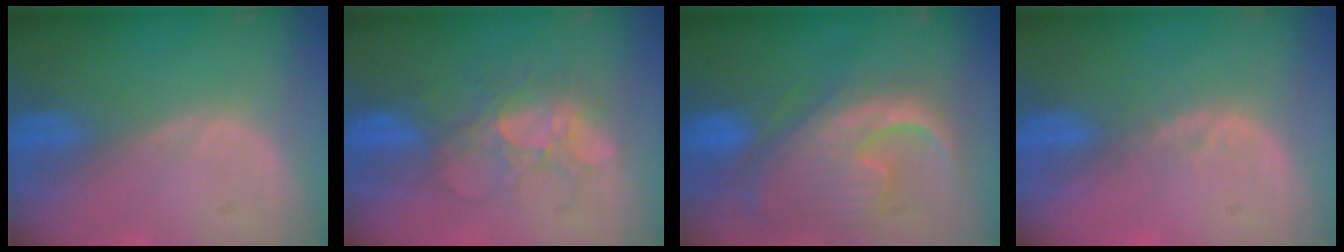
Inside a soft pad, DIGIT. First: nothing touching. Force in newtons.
{"total": 6.8, "press": 6.6, "slide": 1.6}
{"total": 13.0, "press": 11.2, "slide": 6.6}
{"total": 2.1, "press": 1.8, "slide": 1.1}